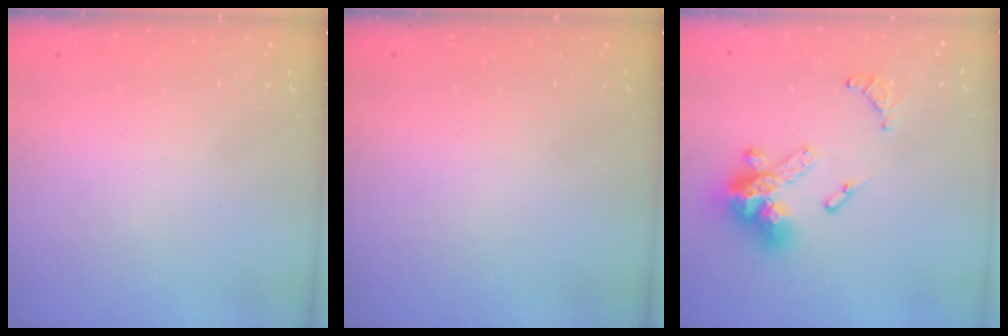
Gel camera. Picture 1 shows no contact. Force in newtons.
{"total": 0.0}
{"total": 15.9, "press": 15.8, "slide": 2.0}